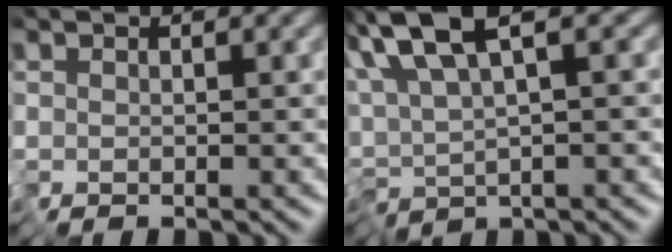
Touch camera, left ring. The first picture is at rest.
{"total": 7.6, "force": [4.3, 2.2, 5.9], "torque": [-0.145, 0.011, 0.083]}